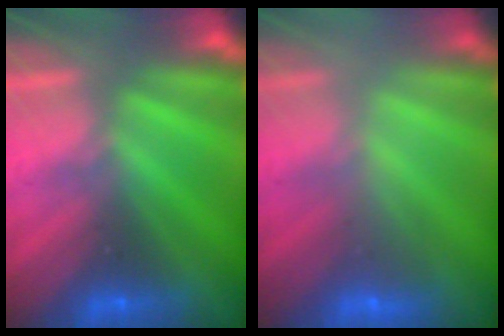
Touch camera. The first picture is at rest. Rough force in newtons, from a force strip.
{"total": 2.2}